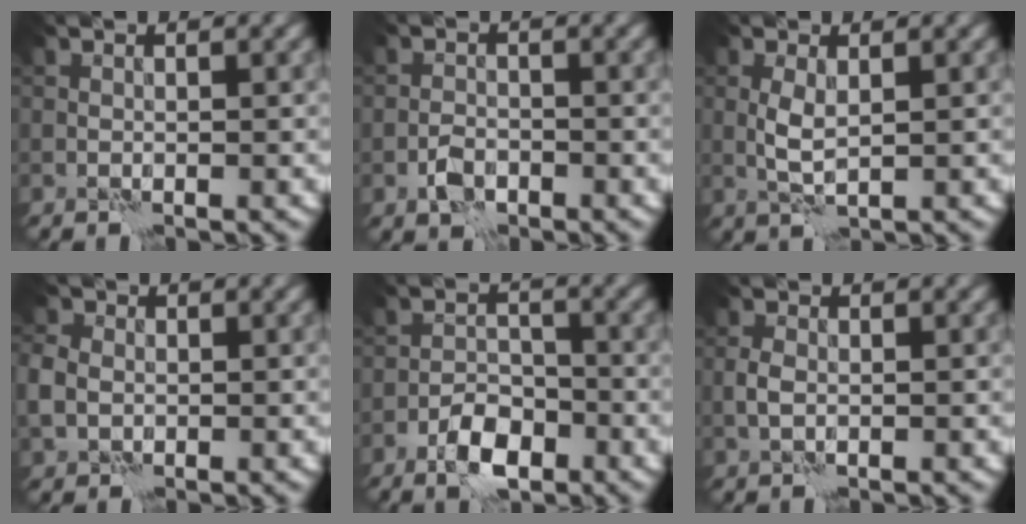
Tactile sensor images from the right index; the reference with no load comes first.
{"total": 2.1, "force": [-1.2, 1.3, 1.2], "torque": [-0.021, 0.005, -0.026]}
{"total": 2.0, "force": [0.2, 0.8, 1.9], "torque": [-0.046, 0.005, 0.007]}
{"total": 3.2, "force": [0.0, 2.8, 1.5], "torque": [-0.048, 0.007, -0.001]}
{"total": 4.2, "force": [-2.7, 2.1, 2.5], "torque": [-0.035, 0.003, -0.052]}
{"total": 1.5, "force": [-0.1, 1.0, 1.0], "torque": [-0.026, 0.005, -0.002]}